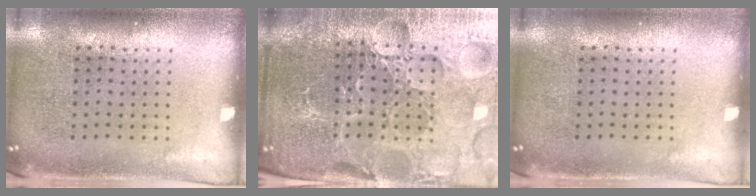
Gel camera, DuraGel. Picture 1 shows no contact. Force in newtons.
{"total": 5.3, "press": 5.0, "slide": 1.6}
{"total": 0.0}